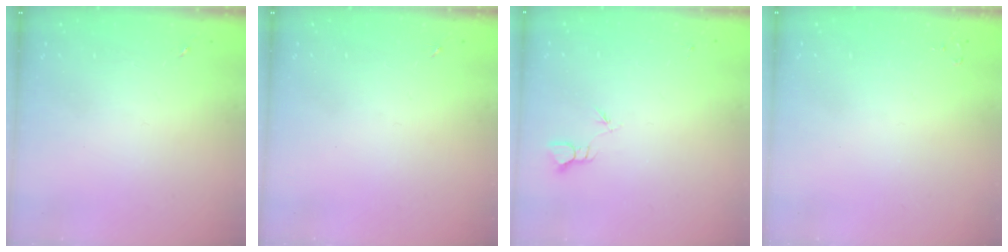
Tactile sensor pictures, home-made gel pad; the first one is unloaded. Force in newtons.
{"total": 0.0}
{"total": 2.3, "press": 2.3, "slide": 0.1}
{"total": 2.0, "press": 2.0, "slide": 0.3}